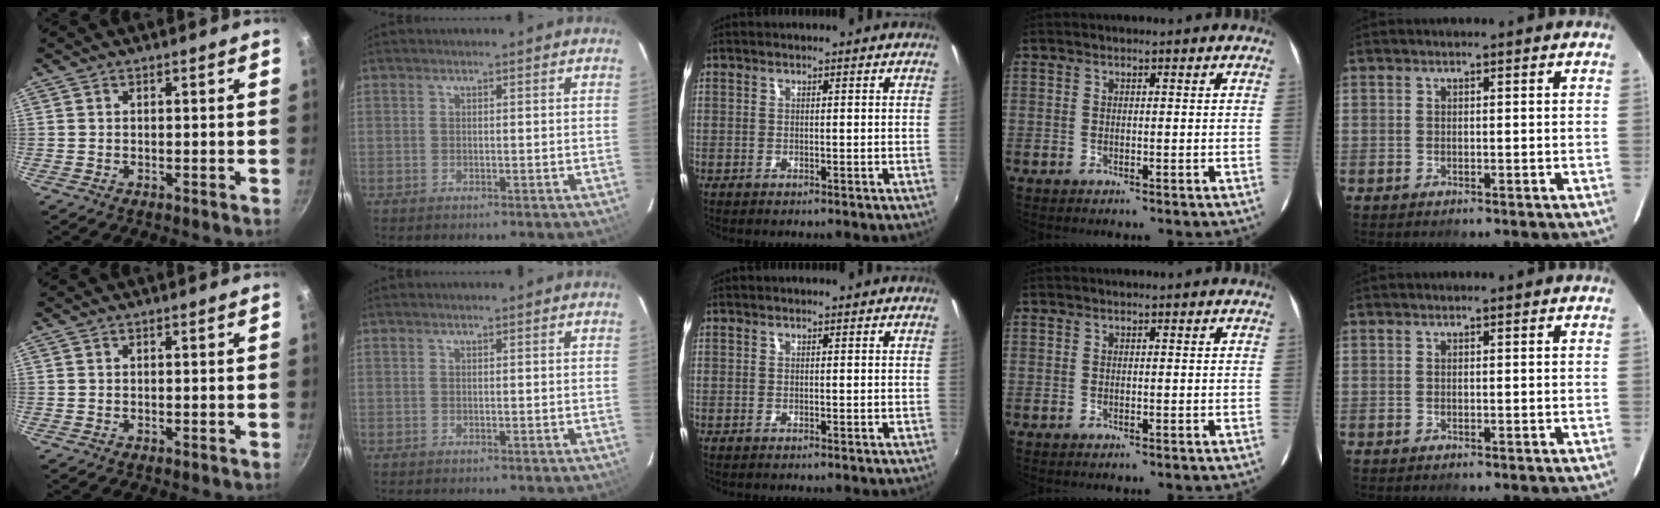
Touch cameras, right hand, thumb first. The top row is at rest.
{}